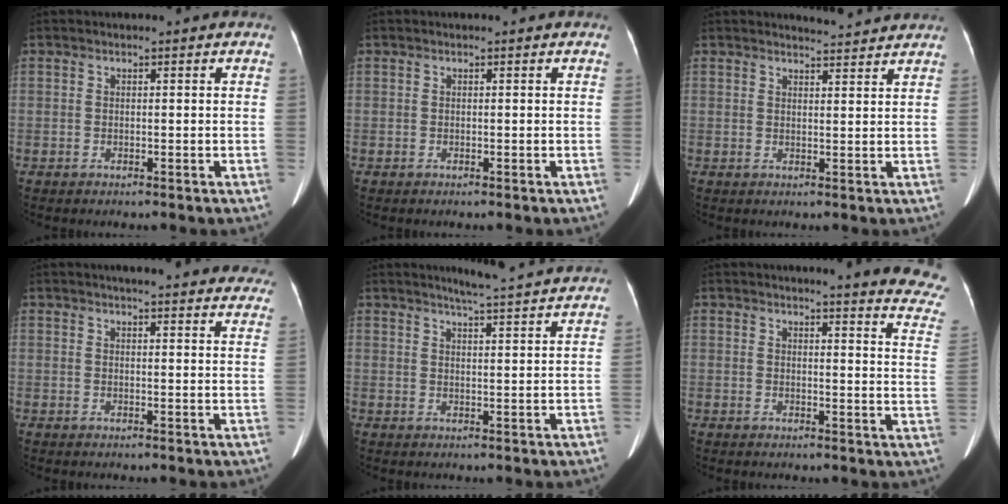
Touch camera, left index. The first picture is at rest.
{"total": 0.0}
{"total": 4.4, "force": [4.3, 0.1, 0.6], "torque": [-0.020, 0.008, 0.053]}
{"total": 21.3, "force": [19.6, 3.3, 7.7], "torque": [-0.087, -0.030, 0.214]}
{"total": 9.9, "force": [9.1, -0.4, 3.9], "torque": [-0.062, 0.011, 0.111]}
{"total": 13.3, "force": [12.3, 0.0, 5.1], "torque": [-0.043, -0.093, 0.107]}